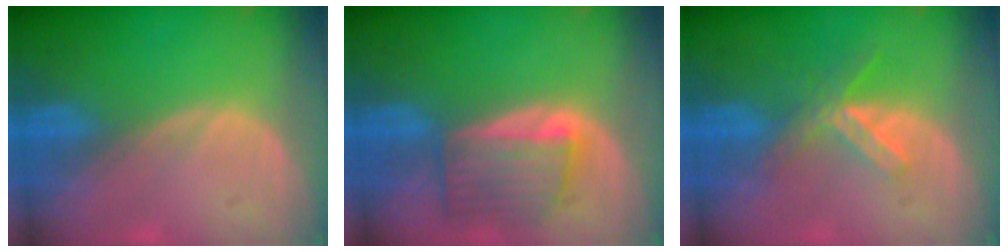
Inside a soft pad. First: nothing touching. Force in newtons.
{"total": 6.4, "press": 6.4, "slide": 0.8}
{"total": 5.2, "press": 5.0, "slide": 1.7}